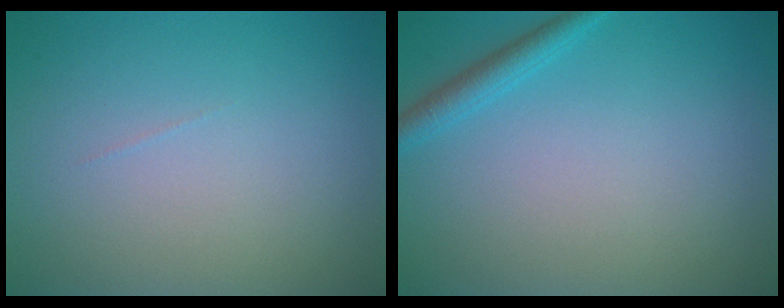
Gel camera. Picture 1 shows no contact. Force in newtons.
{"total": 1.9, "press": 1.9, "slide": 0.1}